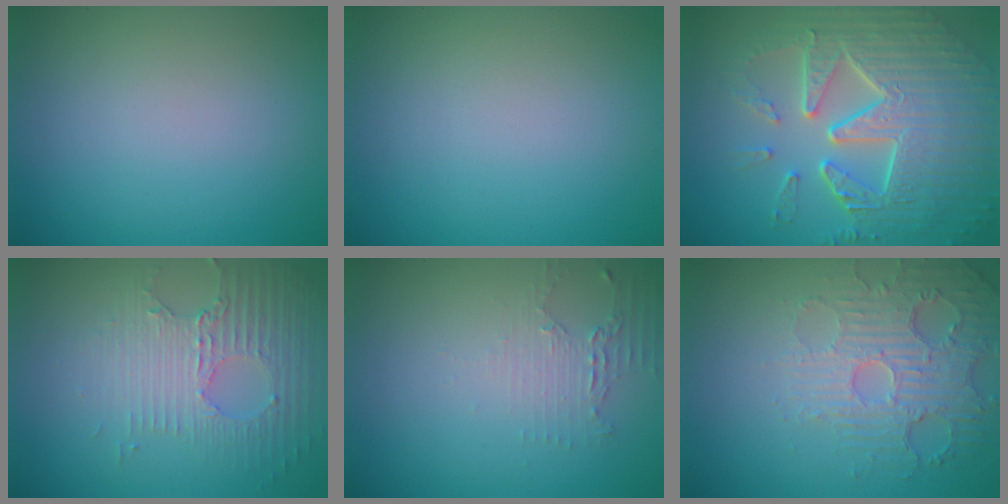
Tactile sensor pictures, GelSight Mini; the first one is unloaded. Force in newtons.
{"total": 0.0}
{"total": 9.4, "press": 6.3, "slide": 6.9}
{"total": 3.5, "press": 3.2, "slide": 1.5}
{"total": 2.2, "press": 1.6, "slide": 1.5}
{"total": 5.2, "press": 3.8, "slide": 3.6}